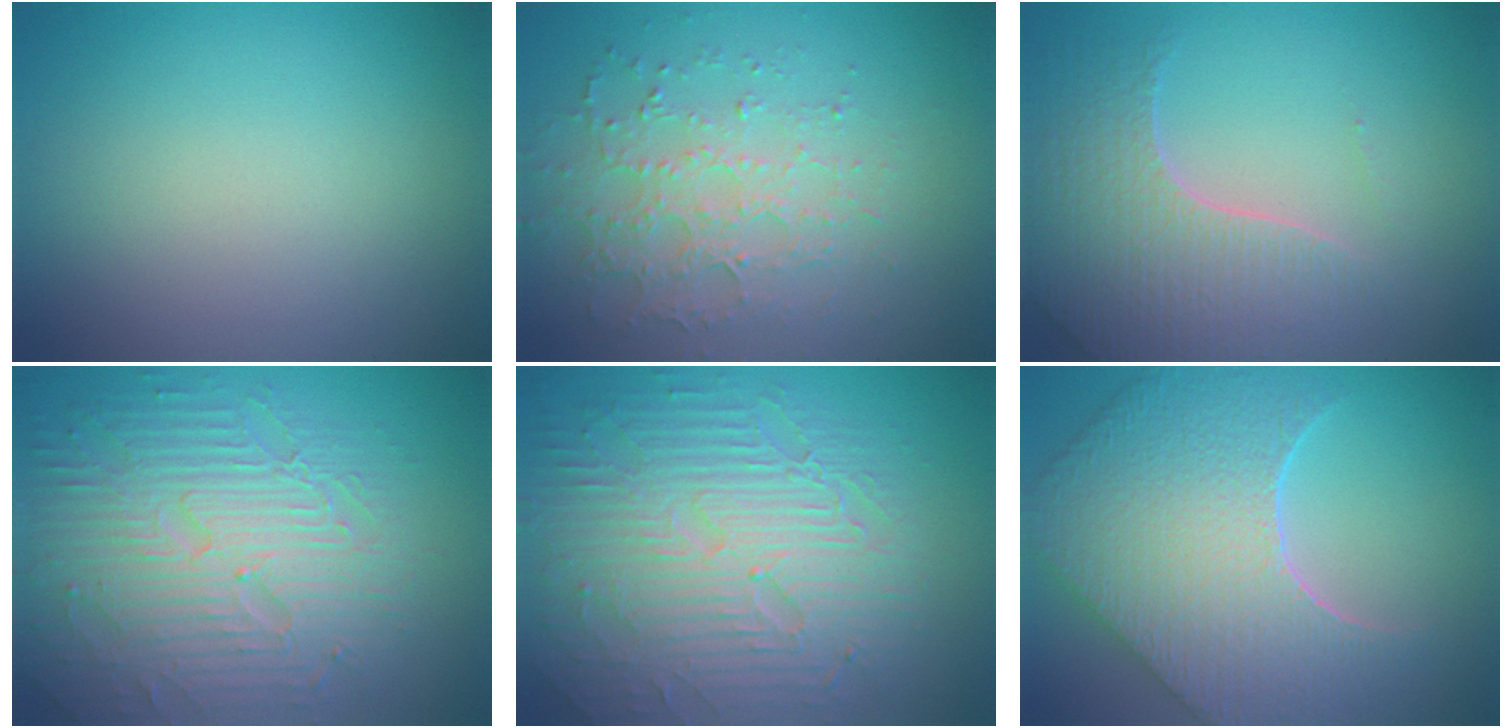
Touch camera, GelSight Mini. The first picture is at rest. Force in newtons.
{"total": 3.4, "press": 3.2, "slide": 1.2}
{"total": 4.4, "press": 4.3, "slide": 1.1}
{"total": 8.9, "press": 6.3, "slide": 6.4}
{"total": 9.7, "press": 6.5, "slide": 7.2}
{"total": 8.8, "press": 7.2, "slide": 5.0}